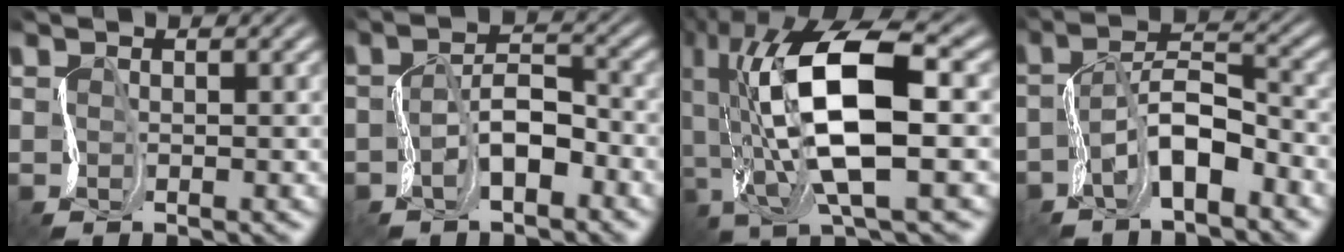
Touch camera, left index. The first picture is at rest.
{"total": 2.1, "force": [-1.5, 0.8, 1.2], "torque": [-0.044, 0.015, -0.031]}
{"total": 11.5, "force": [0.2, 4.5, 10.6], "torque": [-0.246, 0.009, 0.006]}
{"total": 3.9, "force": [-2.9, 1.1, 2.4], "torque": [-0.065, 0.017, -0.056]}